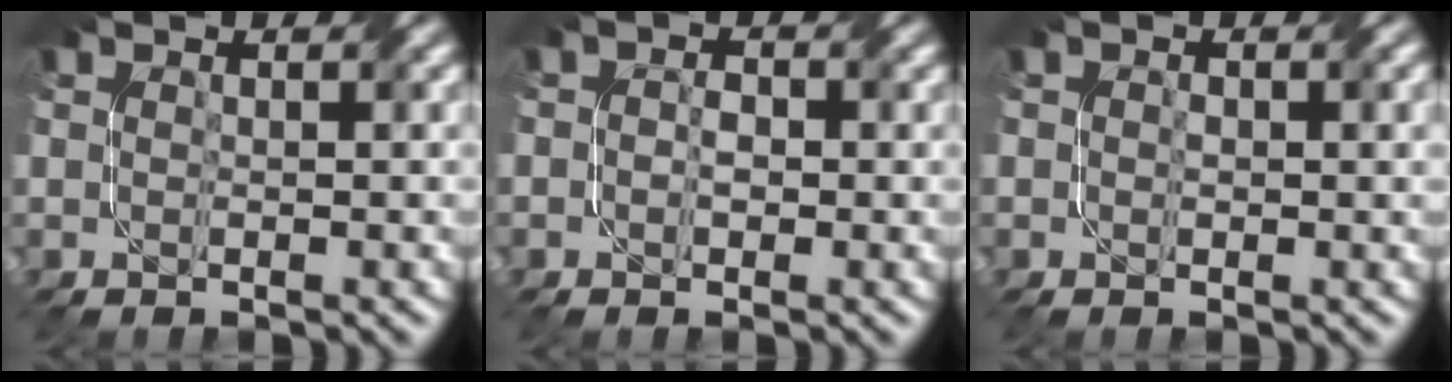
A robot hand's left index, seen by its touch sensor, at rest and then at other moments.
{"total": 1.3, "force": [-0.2, 1.0, 0.8], "torque": [-0.010, -0.001, -0.005]}
{"total": 1.7, "force": [0.3, 1.0, 1.3], "torque": [-0.017, -0.001, 0.006]}